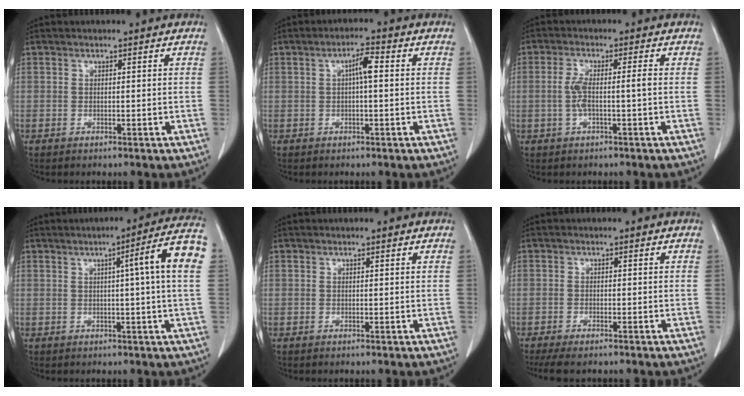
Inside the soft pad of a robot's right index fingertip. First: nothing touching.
{"total": 3.3, "force": [0.4, 0.4, 3.2], "torque": [-0.057, 0.007, 0.006]}
{"total": 4.1, "force": [-0.6, 0.4, 4.1], "torque": [-0.090, 0.010, -0.009]}
{"total": 9.3, "force": [1.6, -1.3, 9.1], "torque": [-0.117, 0.012, 0.015]}
{"total": 0.0}
{"total": 4.8, "force": [-4.0, 0.9, 2.6], "torque": [-0.040, -0.011, -0.062]}